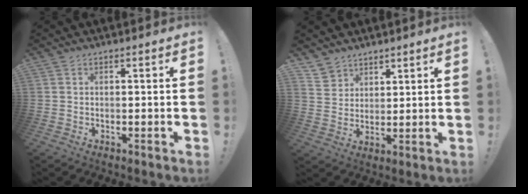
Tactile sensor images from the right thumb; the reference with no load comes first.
{"total": 6.4, "force": [5.3, 3.6, 0.4], "torque": [-0.017, -0.040, 0.104]}